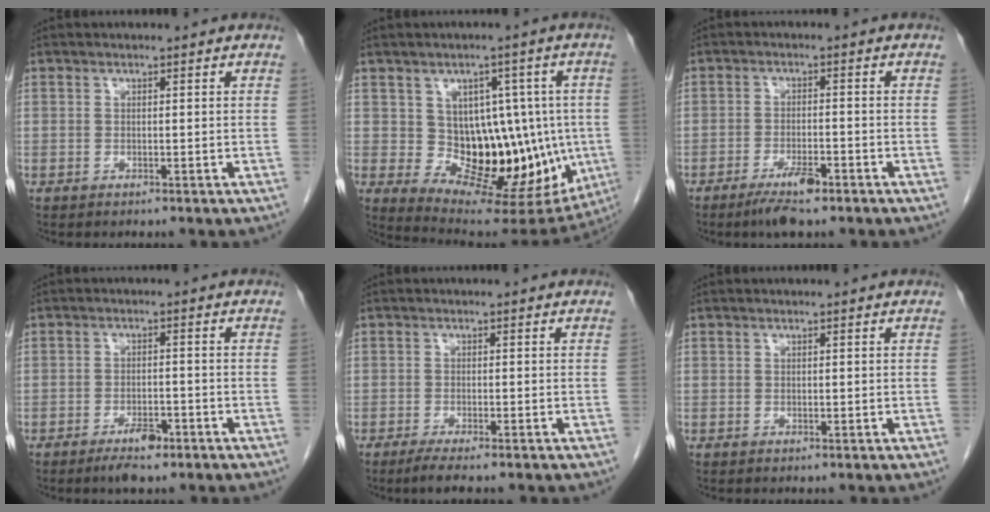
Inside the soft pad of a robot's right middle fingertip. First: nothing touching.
{"total": 15.9, "force": [-0.7, 9.2, 13.0], "torque": [-0.163, 0.016, 0.018]}
{"total": 5.0, "force": [-3.4, 0.8, 3.6], "torque": [-0.073, -0.007, -0.056]}
{"total": 4.2, "force": [-2.8, 1.3, 2.8], "torque": [-0.051, 0.000, -0.043]}
{"total": 3.4, "force": [-2.5, 0.2, 2.2], "torque": [-0.039, -0.008, -0.042]}
{"total": 0.0}